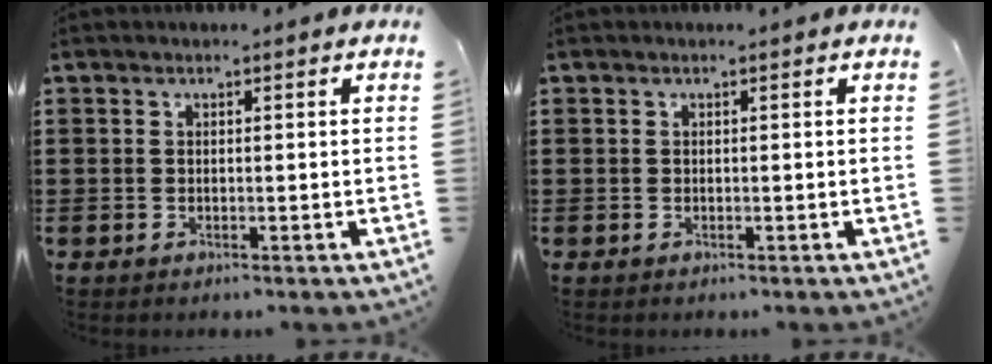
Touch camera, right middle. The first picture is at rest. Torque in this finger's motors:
{"motor_torque": [-0.79, -0.62, 0.09, -0.01]}